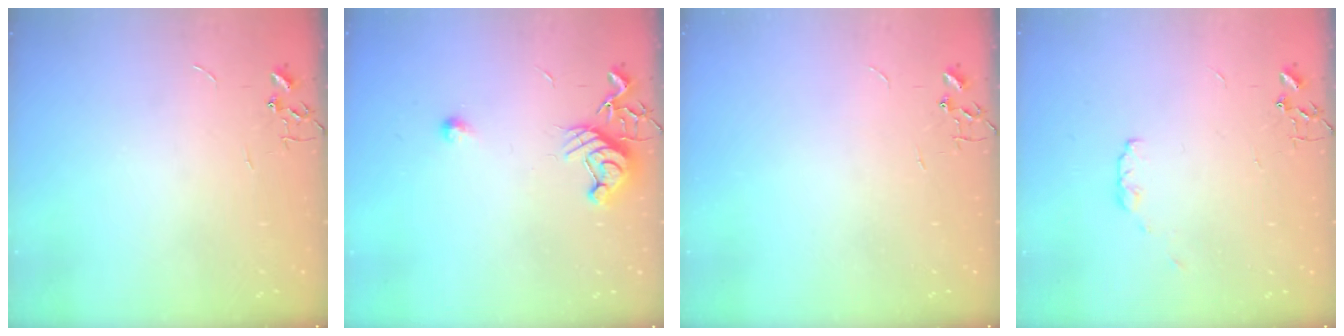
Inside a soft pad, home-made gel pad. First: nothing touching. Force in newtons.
{"total": 9.8, "press": 9.8, "slide": 1.0}
{"total": 0.0}
{"total": 4.0, "press": 4.0, "slide": 0.6}